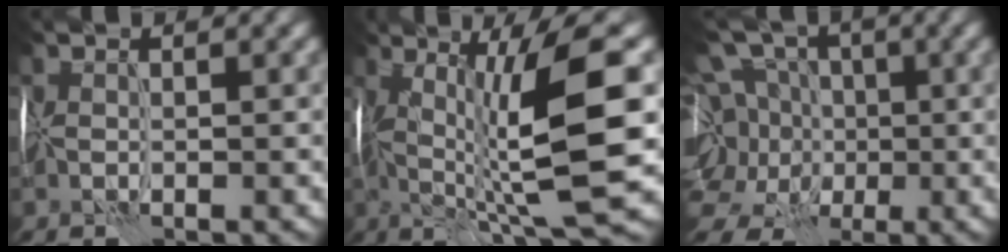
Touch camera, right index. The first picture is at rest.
{"total": 11.4, "force": [0.4, 1.6, 11.3], "torque": [-0.184, 0.011, 0.013]}
{"total": 13.7, "force": [0.2, 11.9, 6.8], "torque": [-0.153, 0.026, -0.025]}